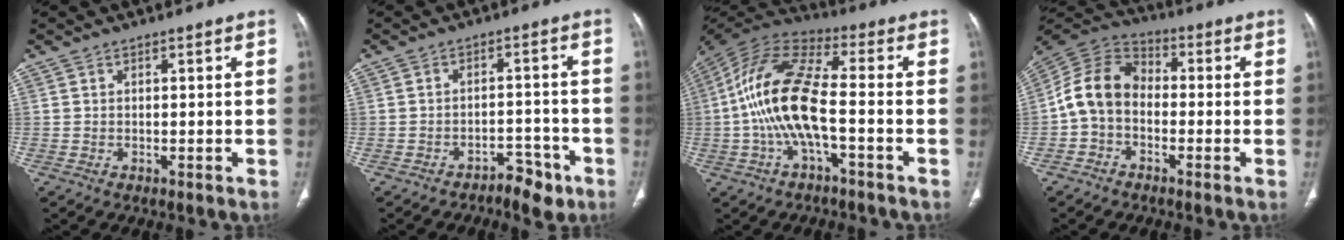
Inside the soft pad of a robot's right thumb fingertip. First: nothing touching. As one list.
[{"total": 5.3, "force": [-3.7, 2.6, 2.8], "torque": [-0.024, 0.033, -0.051]}, {"total": 15.1, "force": [-2.7, 5.2, 13.9], "torque": [-0.296, 0.040, -0.056]}, {"total": 10.2, "force": [-1.6, 7.6, 6.6], "torque": [-0.118, 0.035, -0.047]}]